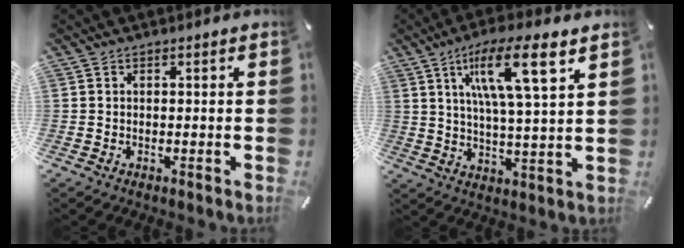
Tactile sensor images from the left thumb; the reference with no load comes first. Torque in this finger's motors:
{"motor_torque": [1.71, 1.74, 1.40, -1.37, 0.56]}